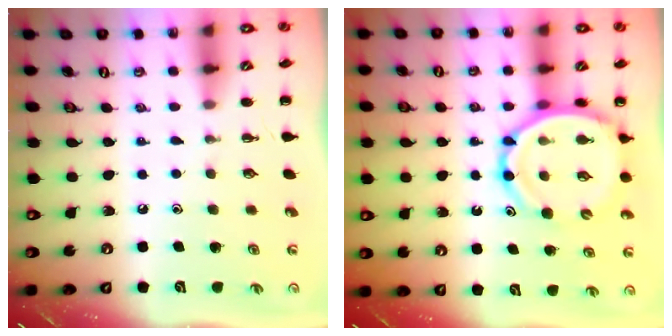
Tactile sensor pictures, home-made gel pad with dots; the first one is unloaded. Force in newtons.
{"total": 12.8, "press": 12.1, "slide": 4.0}